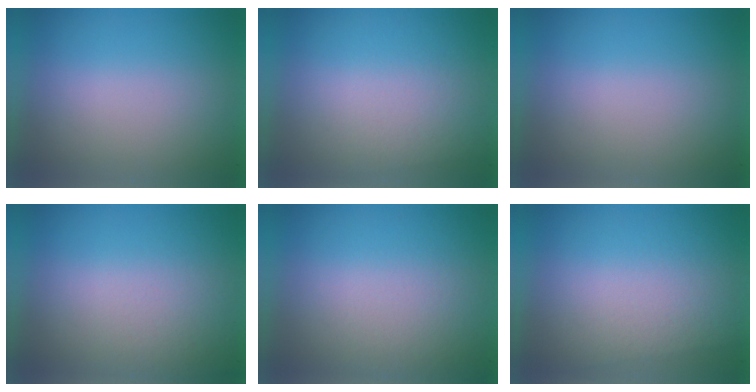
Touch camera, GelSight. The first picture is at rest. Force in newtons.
{"total": 2.6}
{"total": 0.0}
{"total": 2.7}
{"total": 2.7}
{"total": 3.1}